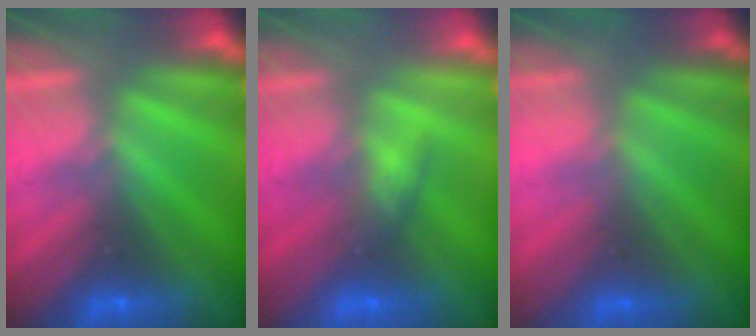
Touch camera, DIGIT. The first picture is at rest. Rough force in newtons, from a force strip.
{"total": 2.6}
{"total": 2.4}